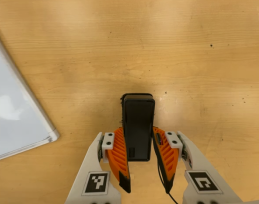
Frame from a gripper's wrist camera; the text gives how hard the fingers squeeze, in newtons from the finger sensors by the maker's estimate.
{"total": 4.9, "left": 3.4, "right": 6.4}